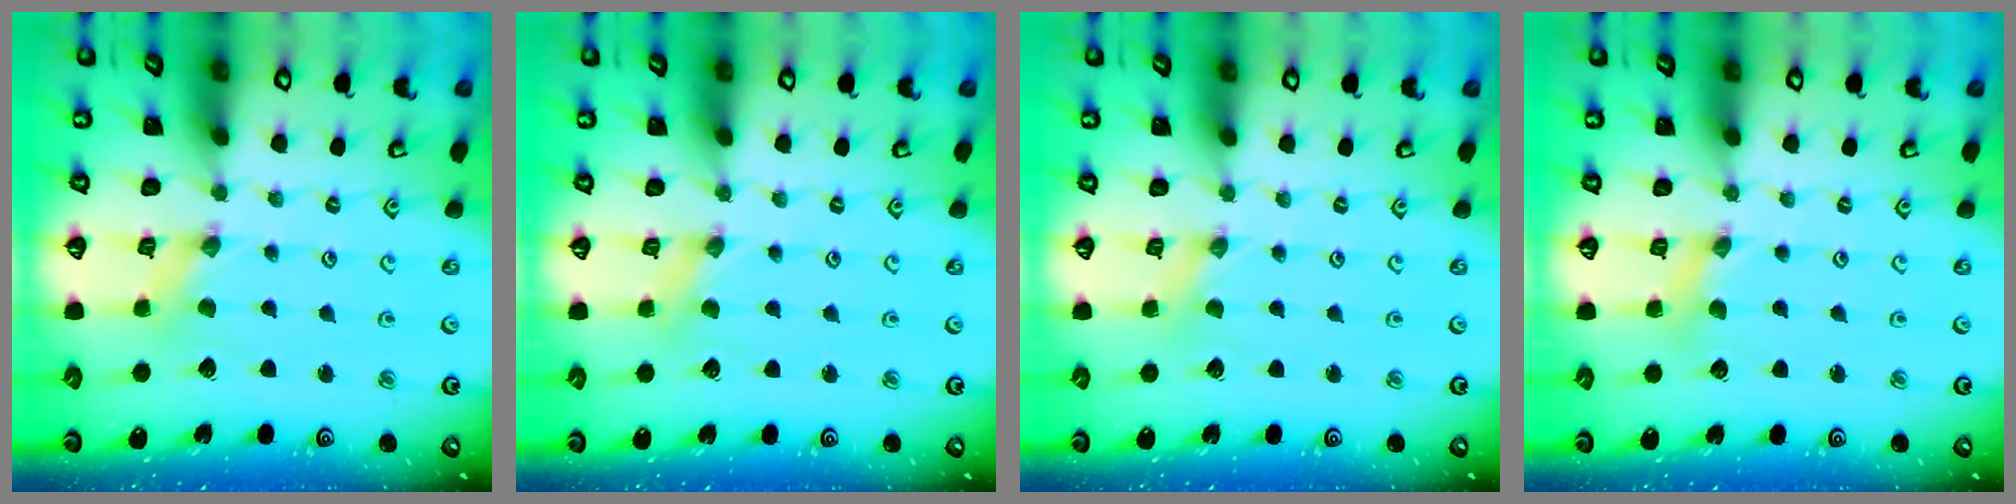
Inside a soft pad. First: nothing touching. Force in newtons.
{"total": 1.6, "press": 1.5, "slide": 0.3}
{"total": 0.0}
{"total": 1.2, "press": 1.1, "slide": 0.3}